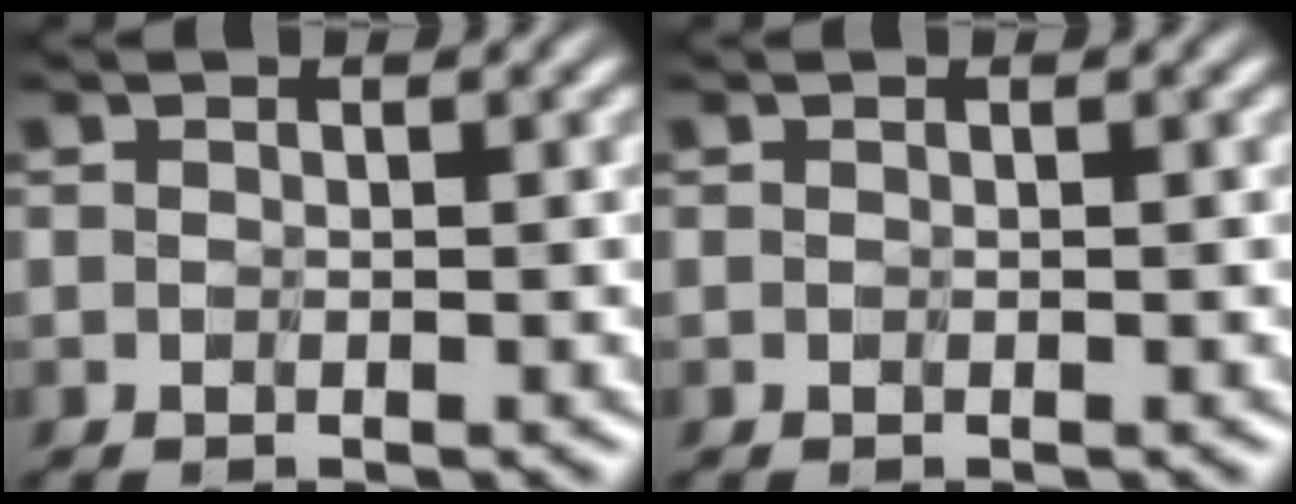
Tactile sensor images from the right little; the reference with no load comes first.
{"total": 0.0}